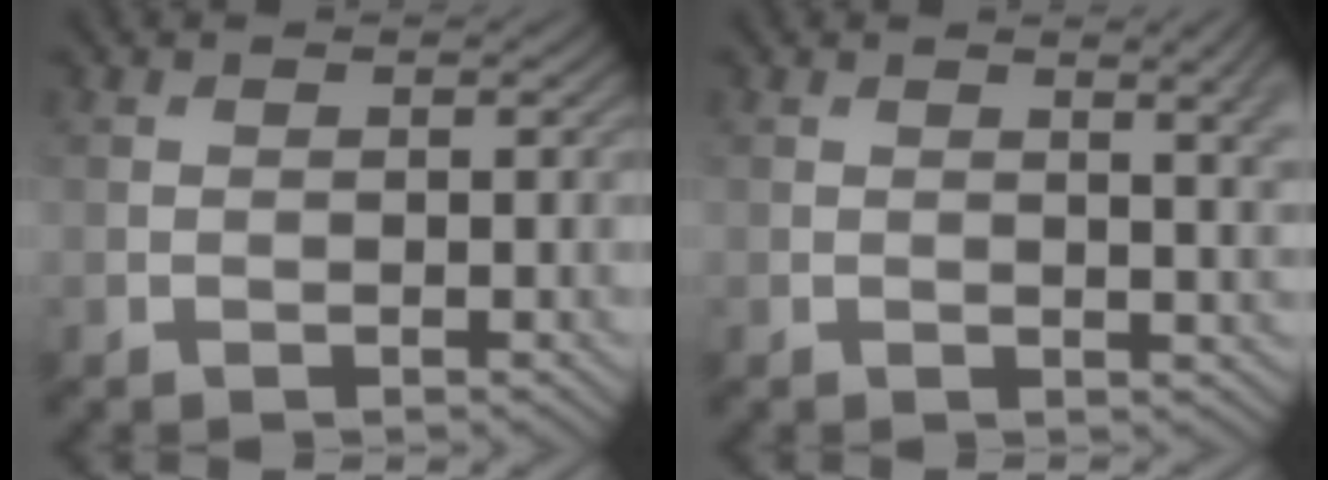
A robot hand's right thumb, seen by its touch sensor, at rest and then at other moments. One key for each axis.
{"total": 4.0, "fx": 1.5, "fy": 1.1, "fz": 3.5, "tx": -0.043, "ty": 0.006, "tz": 0.021}